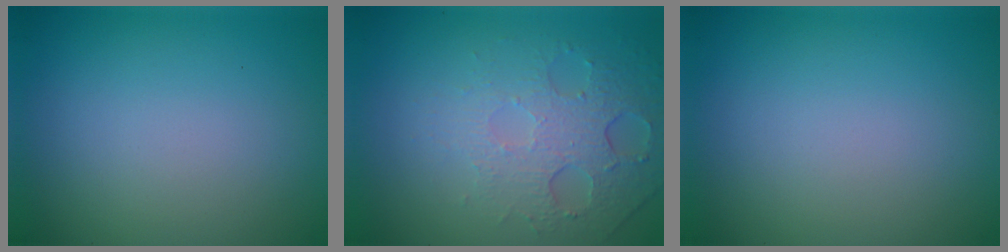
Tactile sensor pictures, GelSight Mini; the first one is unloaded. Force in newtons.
{"total": 5.2, "press": 3.3, "slide": 3.9}
{"total": 0.0}